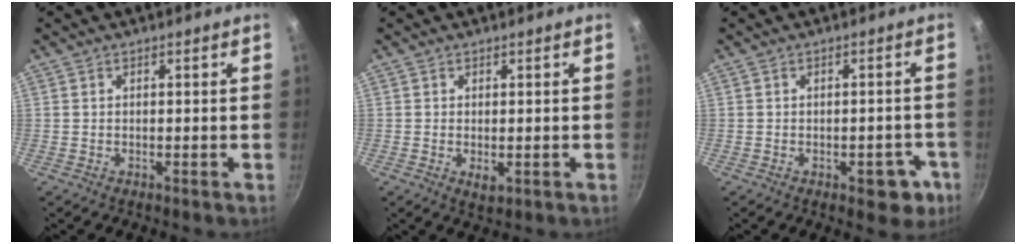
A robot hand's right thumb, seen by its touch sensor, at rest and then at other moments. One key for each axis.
{"total": 2.2, "fx": -0.3, "fy": 1.3, "fz": 1.8, "tx": -0.030, "ty": -0.008, "tz": -0.002}
{"total": 6.2, "fx": -2.6, "fy": 3.5, "fz": 4.5, "tx": -0.024, "ty": 0.018, "tz": -0.026}